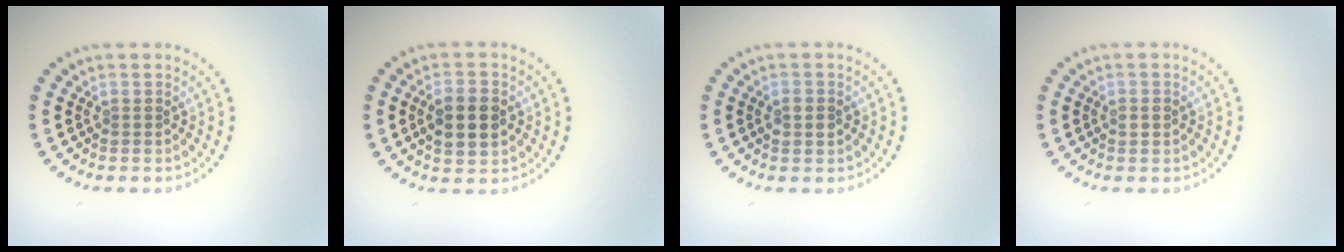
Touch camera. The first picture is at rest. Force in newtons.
{"total": 3.6, "press": 3.6, "slide": 0.2}
{"total": 1.9, "press": 1.9, "slide": 0.1}
{"total": 1.2, "press": 1.2, "slide": 0.1}